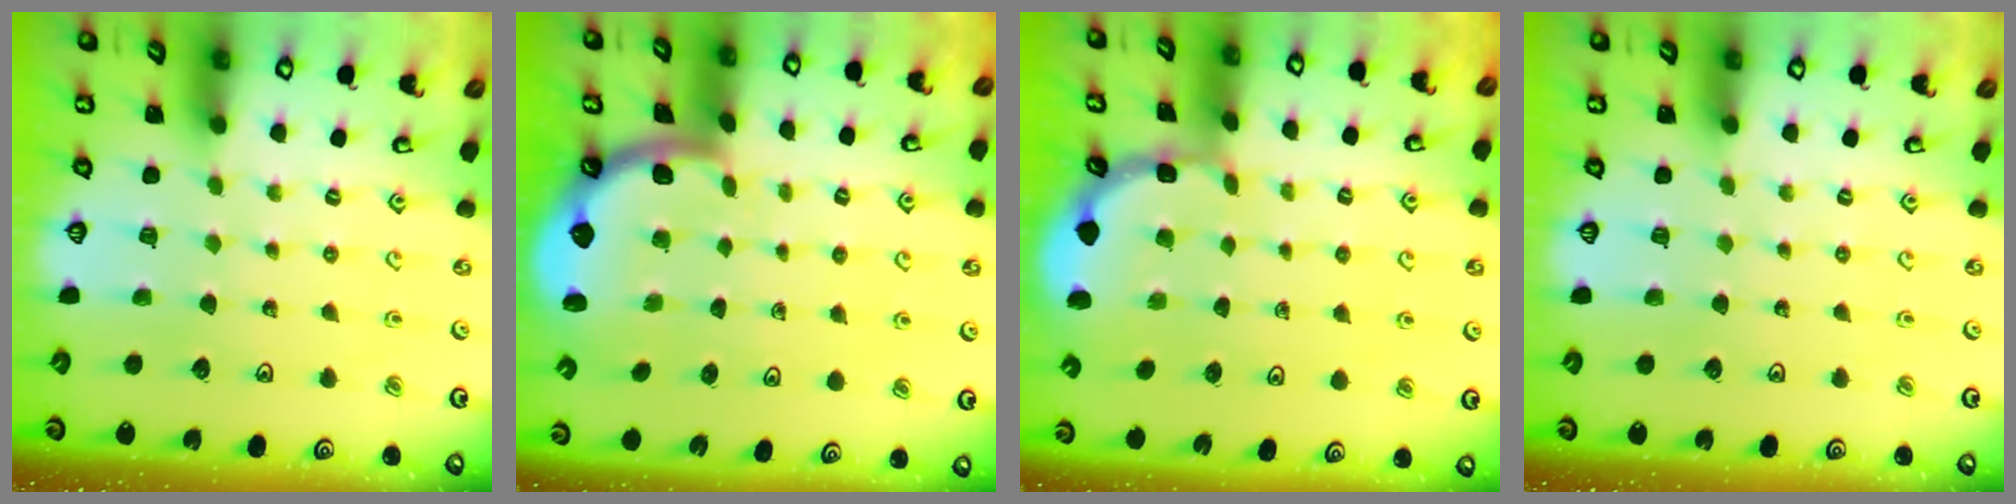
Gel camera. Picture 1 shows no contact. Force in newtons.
{"total": 1.4, "press": 1.4, "slide": 0.1}
{"total": 1.7, "press": 1.7, "slide": 0.2}
{"total": 0.0}